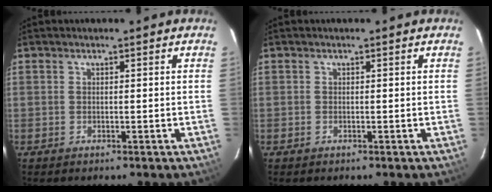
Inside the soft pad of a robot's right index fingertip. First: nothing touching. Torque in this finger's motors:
{"motor_torque": [-0.03, -0.17, -0.04, -0.01]}